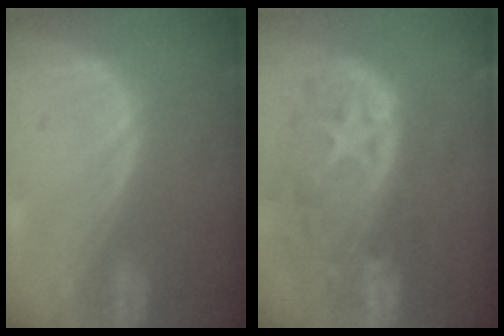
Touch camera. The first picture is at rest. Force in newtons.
{"total": 12.4, "press": 10.5, "slide": 6.7}